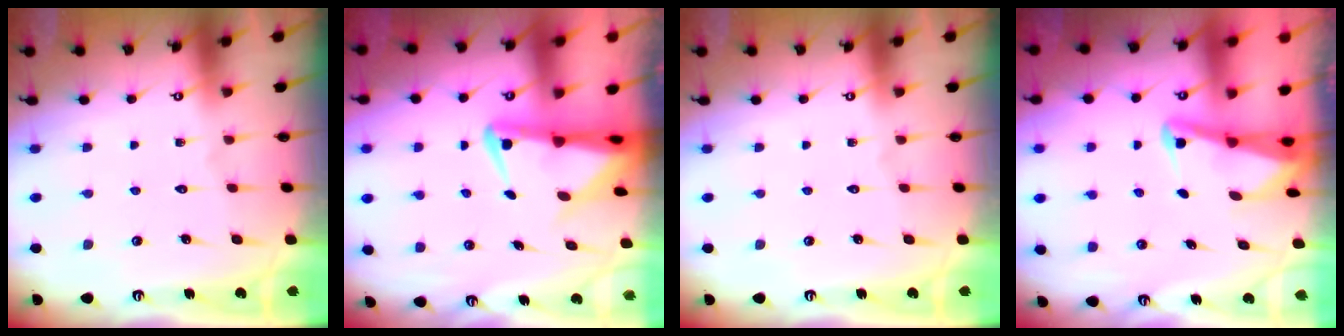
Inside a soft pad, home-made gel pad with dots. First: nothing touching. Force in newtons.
{"total": 4.7, "press": 4.5, "slide": 1.2}
{"total": 0.0}
{"total": 2.7, "press": 2.6, "slide": 0.6}